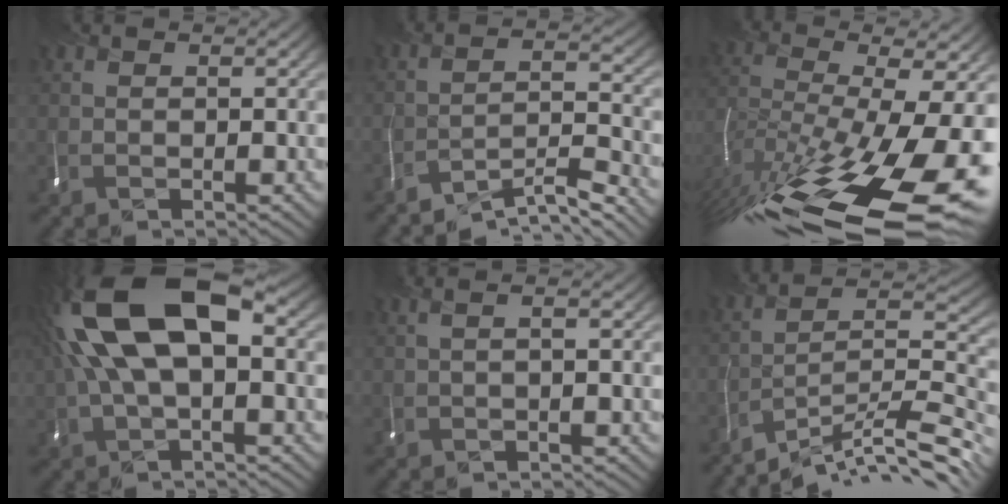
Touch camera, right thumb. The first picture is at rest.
{"total": 7.2, "force": [-6.7, 0.2, 2.6], "torque": [-0.024, 0.006, -0.123]}
{"total": 18.2, "force": [-11.0, 6.2, 13.2], "torque": [-0.253, -0.040, -0.166]}
{"total": 13.5, "force": [2.4, 6.7, 11.5], "torque": [-0.255, 0.011, 0.040]}
{"total": 0.8, "force": [0.0, -0.5, 0.7], "torque": [0.008, 0.002, -0.013]}
{"total": 11.8, "force": [-10.2, 1.1, 5.9], "torque": [-0.081, 0.011, -0.175]}